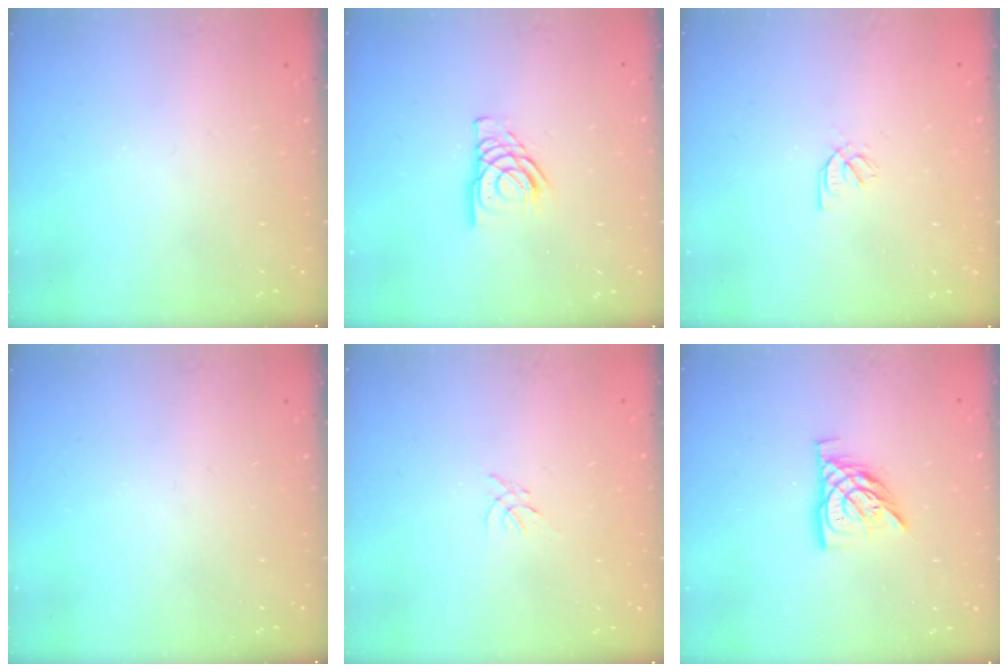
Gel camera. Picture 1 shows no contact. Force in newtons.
{"total": 7.9, "press": 7.9, "slide": 0.8}
{"total": 2.2, "press": 2.1, "slide": 0.6}
{"total": 0.0}
{"total": 0.0}
{"total": 10.7, "press": 10.6, "slide": 1.0}